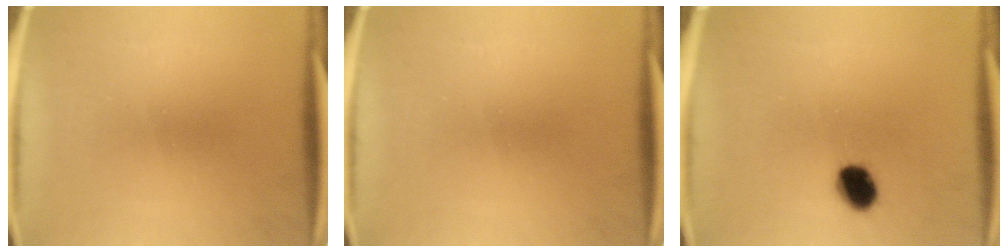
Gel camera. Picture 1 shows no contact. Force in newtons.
{"total": 0.0}
{"total": 6.6}